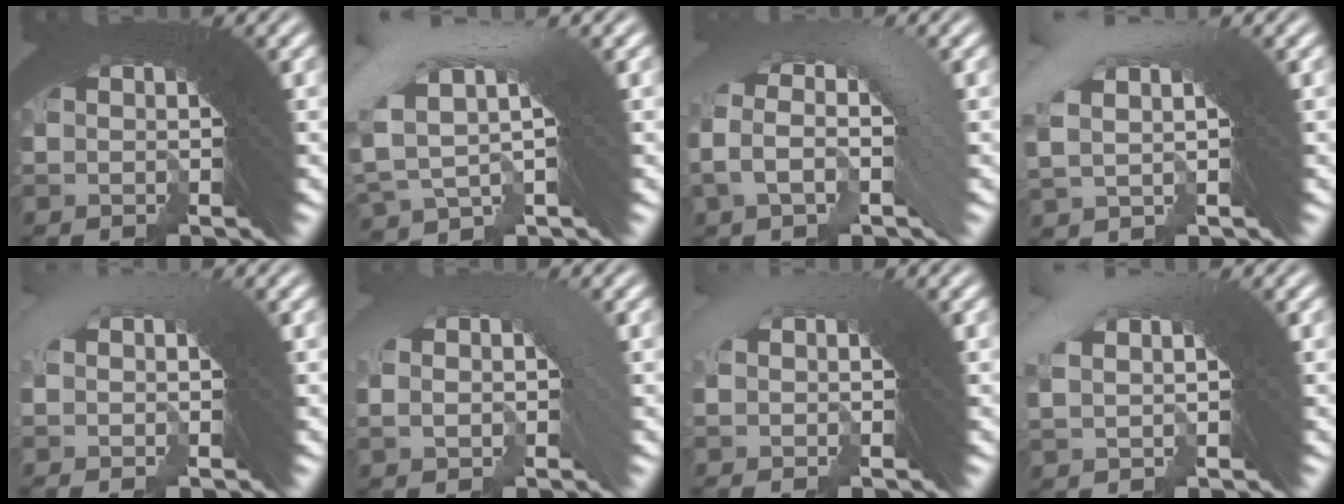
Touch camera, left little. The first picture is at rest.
{"total": 6.1, "force": [1.7, 3.8, 4.5], "torque": [-0.088, 0.032, 0.020]}
{"total": 3.7, "force": [0.0, 2.2, 3.0], "torque": [-0.045, 0.022, -0.008]}
{"total": 3.2, "force": [1.6, 1.5, 2.3], "torque": [-0.038, 0.034, 0.021]}
{"total": 0.8, "force": [-0.4, 0.0, 0.6], "torque": [0.004, 0.024, -0.014]}
{"total": 1.4, "force": [0.1, 0.7, 1.2], "torque": [-0.003, 0.017, -0.003]}
{"total": 0.6, "force": [-0.4, -0.2, 0.4], "torque": [0.008, 0.022, -0.014]}
{"total": 2.1, "force": [1.2, 0.7, 1.5], "torque": [-0.023, 0.032, 0.017]}